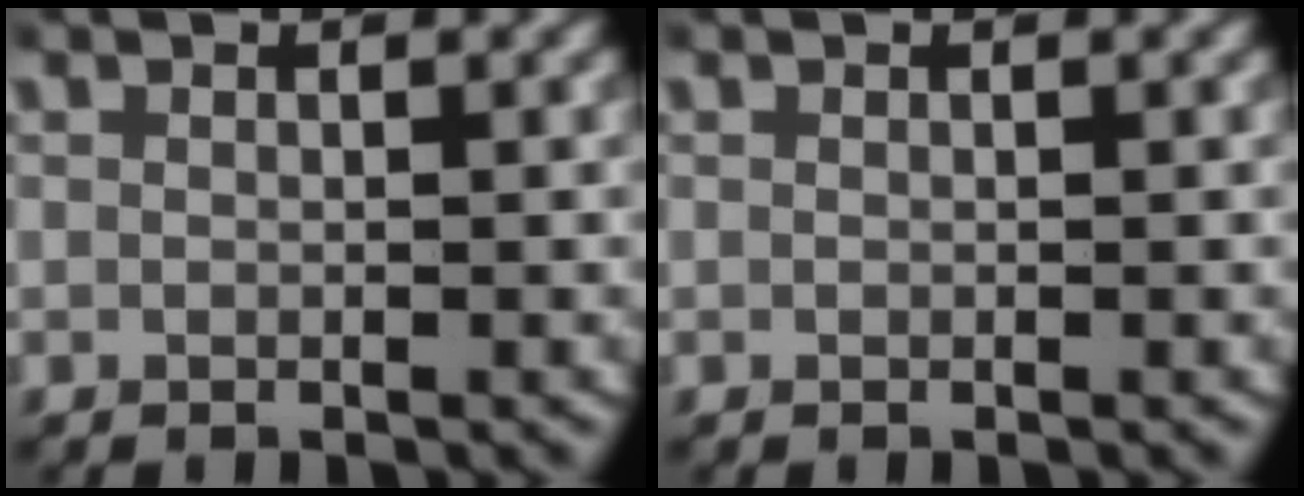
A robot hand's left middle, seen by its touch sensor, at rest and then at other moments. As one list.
[{"total": 0.0}]